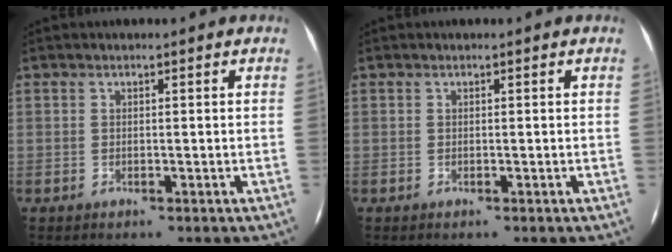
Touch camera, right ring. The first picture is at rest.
{"total": 0.0}